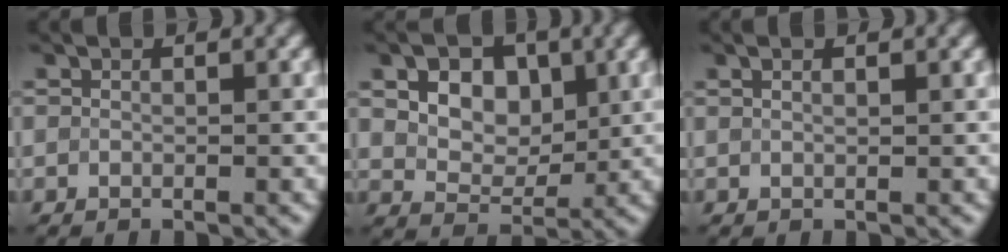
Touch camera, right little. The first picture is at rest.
{"total": 7.1, "force": [2.8, 4.8, 4.4], "torque": [-0.088, 0.012, 0.051]}
{"total": 0.7, "force": [0.6, -0.1, 0.4], "torque": [-0.013, 0.007, 0.012]}